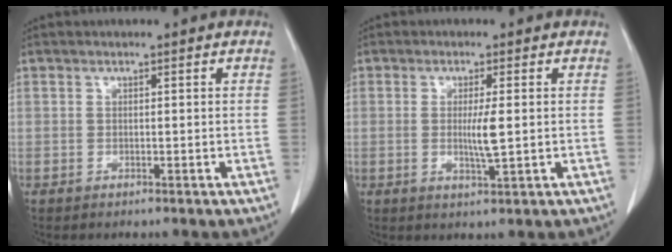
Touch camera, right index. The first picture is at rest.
{"total": 3.5, "force": [0.2, 0.2, 3.5], "torque": [-0.063, -0.005, 0.007]}